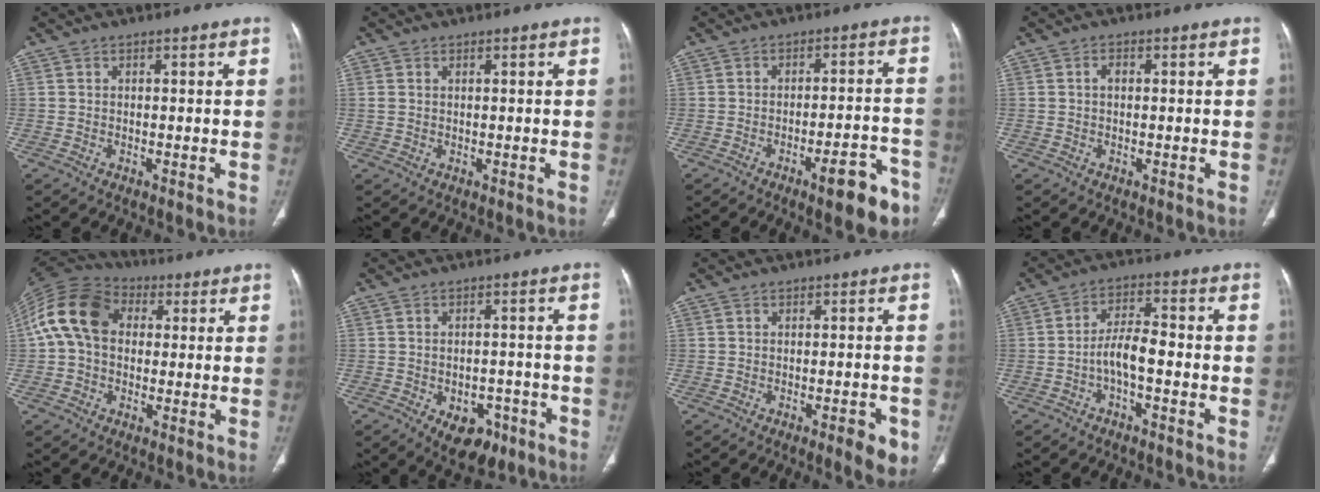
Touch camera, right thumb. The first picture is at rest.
{"total": 1.1, "force": [0.3, 0.8, 0.7], "torque": [-0.020, 0.004, 0.011]}
{"total": 9.5, "force": [-5.7, 2.7, 7.2], "torque": [-0.081, 0.035, -0.073]}
{"total": 1.4, "force": [0.1, 1.0, 1.0], "torque": [-0.014, 0.006, -0.002]}
{"total": 14.2, "force": [2.0, 10.5, 9.4], "torque": [-0.174, 0.036, 0.024]}
{"total": 8.2, "force": [-4.0, 5.1, 4.9], "torque": [-0.046, 0.022, -0.046]}
{"total": 5.0, "force": [-2.3, 1.4, 4.2], "torque": [-0.044, 0.002, -0.025]}
{"total": 5.8, "force": [-2.0, 2.3, 5.0], "torque": [-0.088, 0.031, -0.038]}